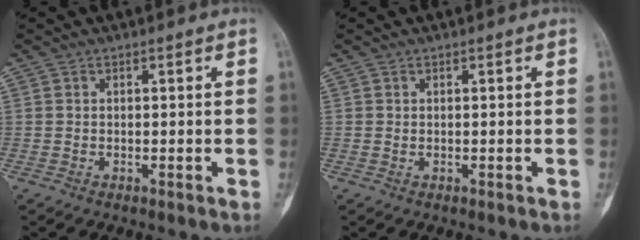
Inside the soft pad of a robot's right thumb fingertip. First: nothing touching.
{"total": 0.0}